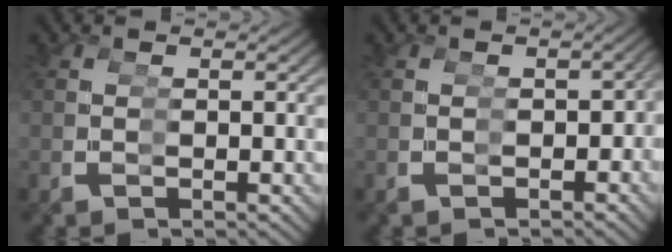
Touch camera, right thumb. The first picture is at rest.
{"total": 1.8, "force": [-0.8, 1.3, 1.0], "torque": [-0.010, -0.006, -0.008]}